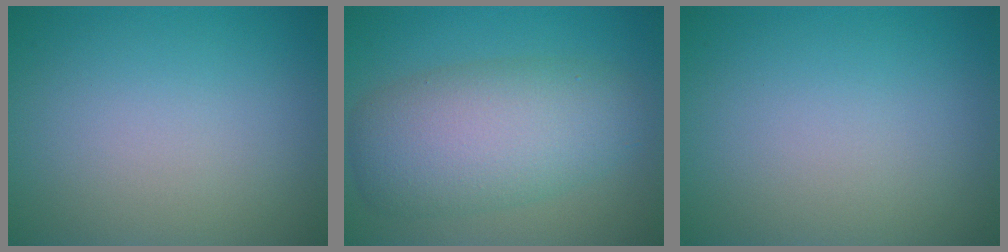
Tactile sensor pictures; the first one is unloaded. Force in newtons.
{"total": 7.7, "press": 7.6, "slide": 0.5}
{"total": 0.0}